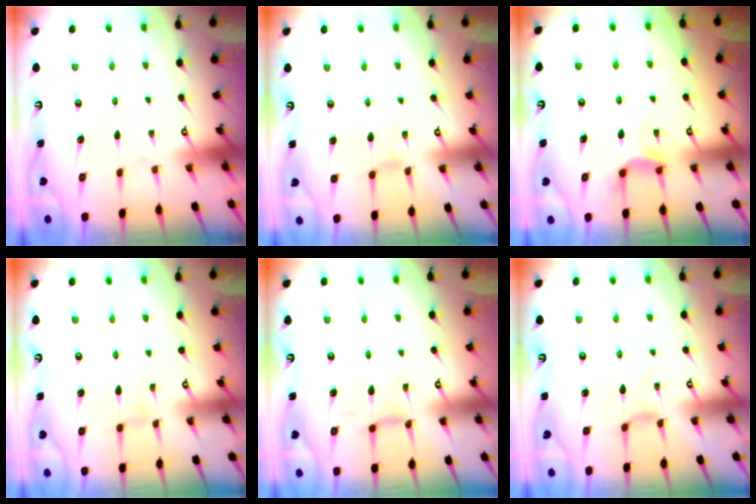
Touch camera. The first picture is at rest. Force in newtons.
{"total": 0.9, "press": 0.8, "slide": 0.4}
{"total": 4.7, "press": 4.7, "slide": 0.6}
{"total": 0.0}
{"total": 0.8, "press": 0.7, "slide": 0.2}
{"total": 0.8, "press": 0.7, "slide": 0.4}